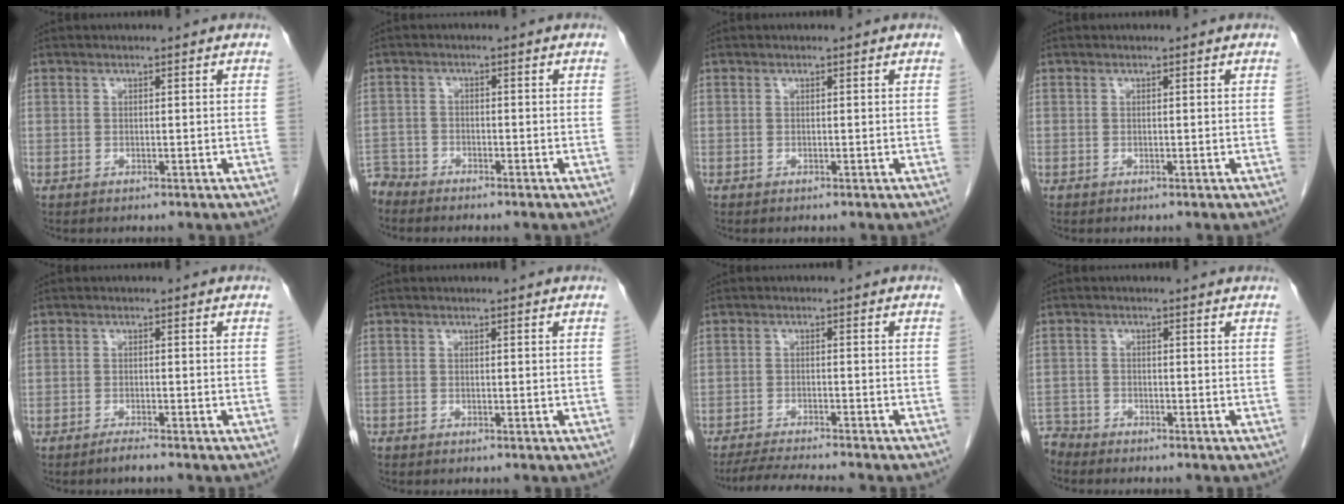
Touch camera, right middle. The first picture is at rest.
{"total": 3.8, "force": [-3.6, 0.9, -0.4], "torque": [0.009, -0.008, -0.071]}
{"total": 0.0}
{"total": 0.0}
{"total": 1.5, "force": [-1.4, -0.2, 0.7], "torque": [-0.018, -0.002, -0.026]}
{"total": 0.0}
{"total": 7.6, "force": [-7.0, -0.5, 3.0], "torque": [-0.044, -0.014, -0.114]}
{"total": 2.5, "force": [-2.4, 0.6, -0.2], "torque": [0.015, -0.004, -0.040]}